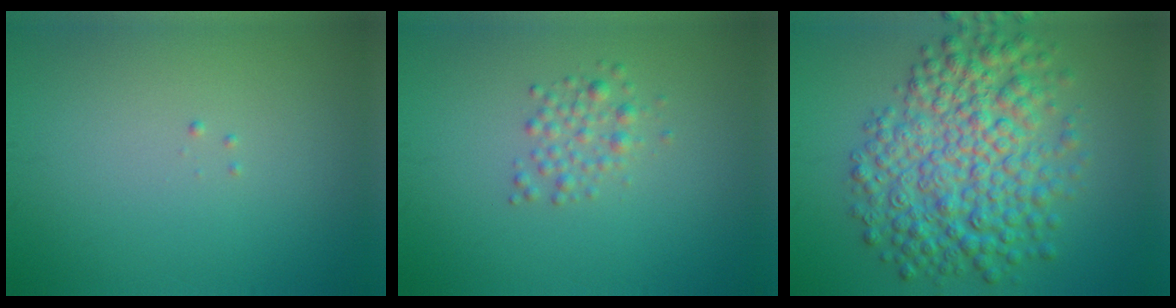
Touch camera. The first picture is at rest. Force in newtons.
{"total": 1.7, "press": 1.7, "slide": 0.0}
{"total": 8.7, "press": 8.7, "slide": 0.1}